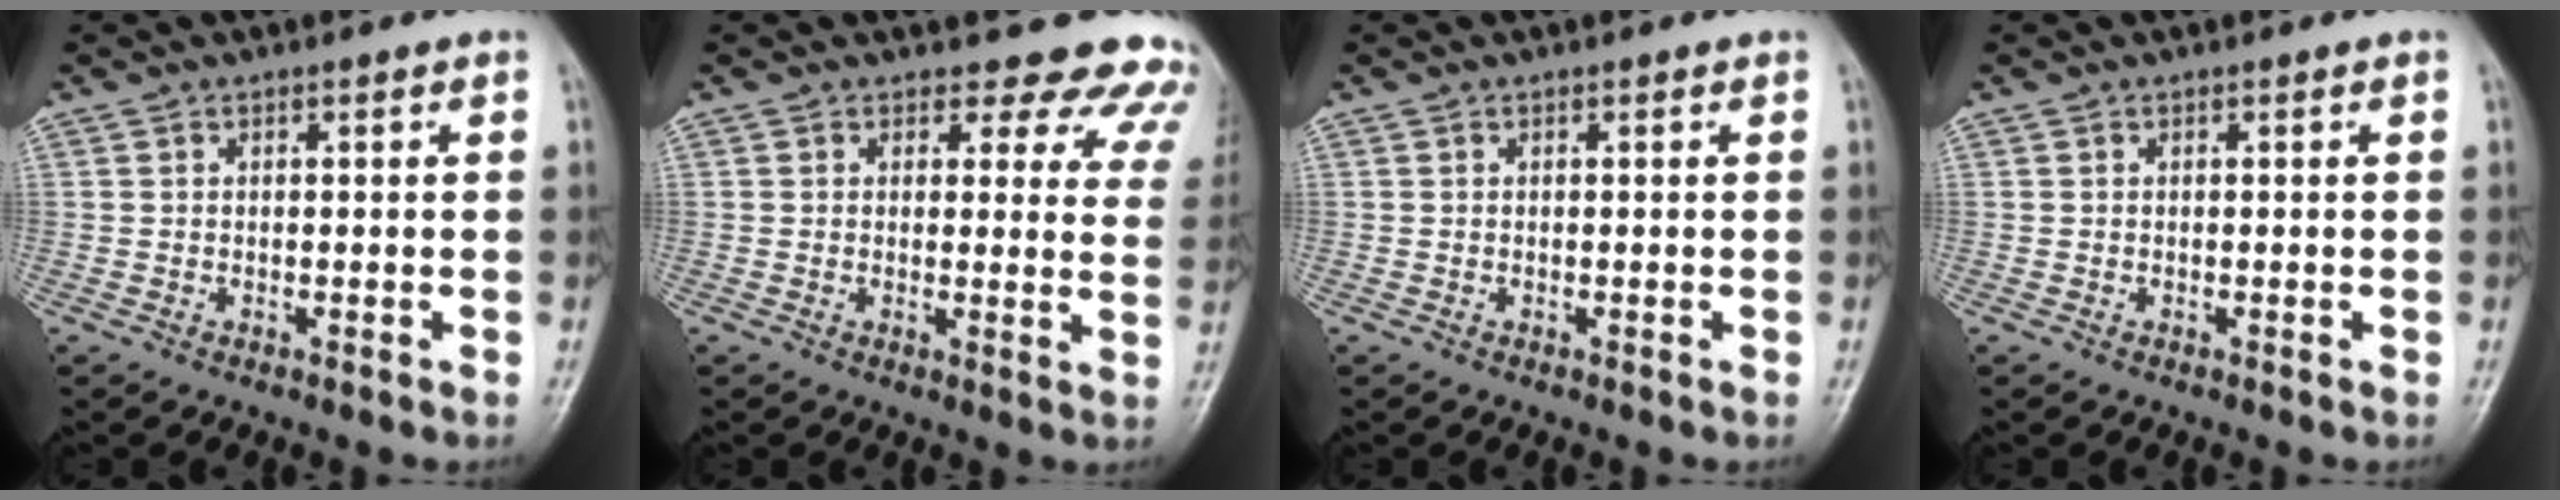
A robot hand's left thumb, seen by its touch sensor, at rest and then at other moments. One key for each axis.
{"total": 12.1, "fx": 11.1, "fy": 4.6, "fz": 1.6, "tx": 0.038, "ty": -0.080, "tz": 0.091}
{"total": 0.0}
{"total": 0.0}